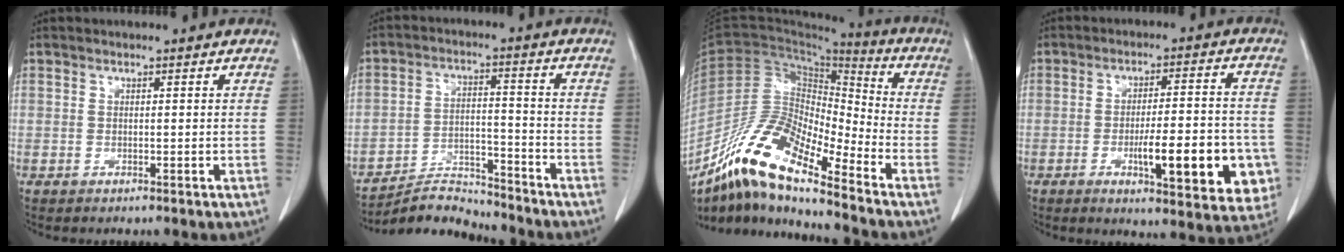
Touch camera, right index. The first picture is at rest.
{"total": 7.5, "force": [-7.4, 1.1, -0.7], "torque": [0.013, 0.018, -0.130]}
{"total": 15.5, "force": [-11.3, 3.0, 10.2], "torque": [-0.197, 0.015, -0.206]}
{"total": 14.9, "force": [-4.6, 3.5, 13.8], "torque": [-0.149, 0.006, -0.052]}